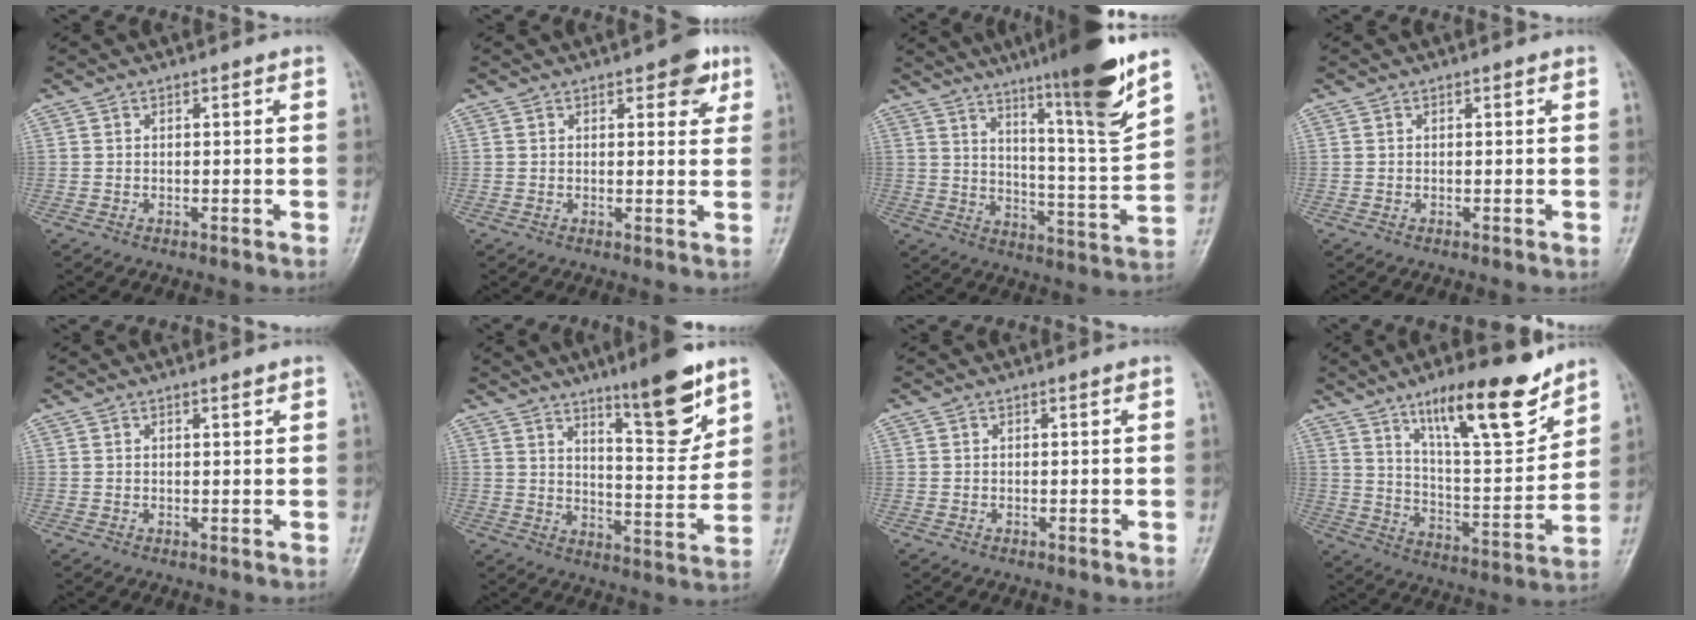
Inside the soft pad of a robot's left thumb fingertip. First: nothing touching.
{"total": 5.1, "force": [2.6, 2.4, 3.7], "torque": [-0.024, -0.008, 0.025]}
{"total": 17.9, "force": [11.8, 1.0, 13.3], "torque": [-0.183, -0.069, 0.186]}
{"total": 0.0}
{"total": 0.8, "force": [0.6, 0.1, 0.5], "torque": [-0.007, -0.003, 0.010]}
{"total": 12.6, "force": [8.3, 2.7, 9.2], "torque": [-0.116, -0.062, 0.132]}
{"total": 0.0}
{"total": 17.9, "force": [12.0, 4.7, 12.4], "torque": [-0.165, -0.074, 0.203]}